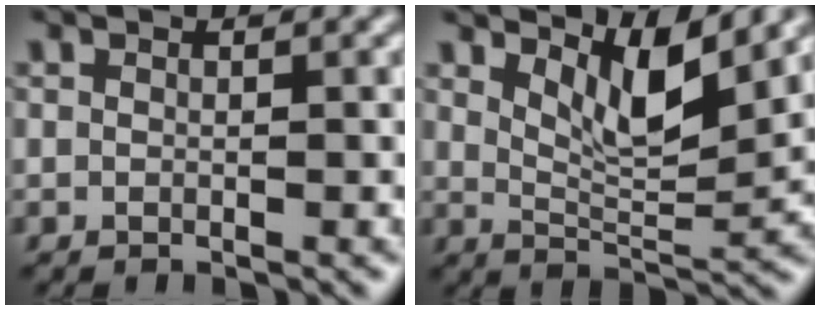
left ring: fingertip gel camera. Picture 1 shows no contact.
{"total": 5.1, "force": [3.1, 1.5, 3.7], "torque": [-0.072, -0.011, 0.053]}